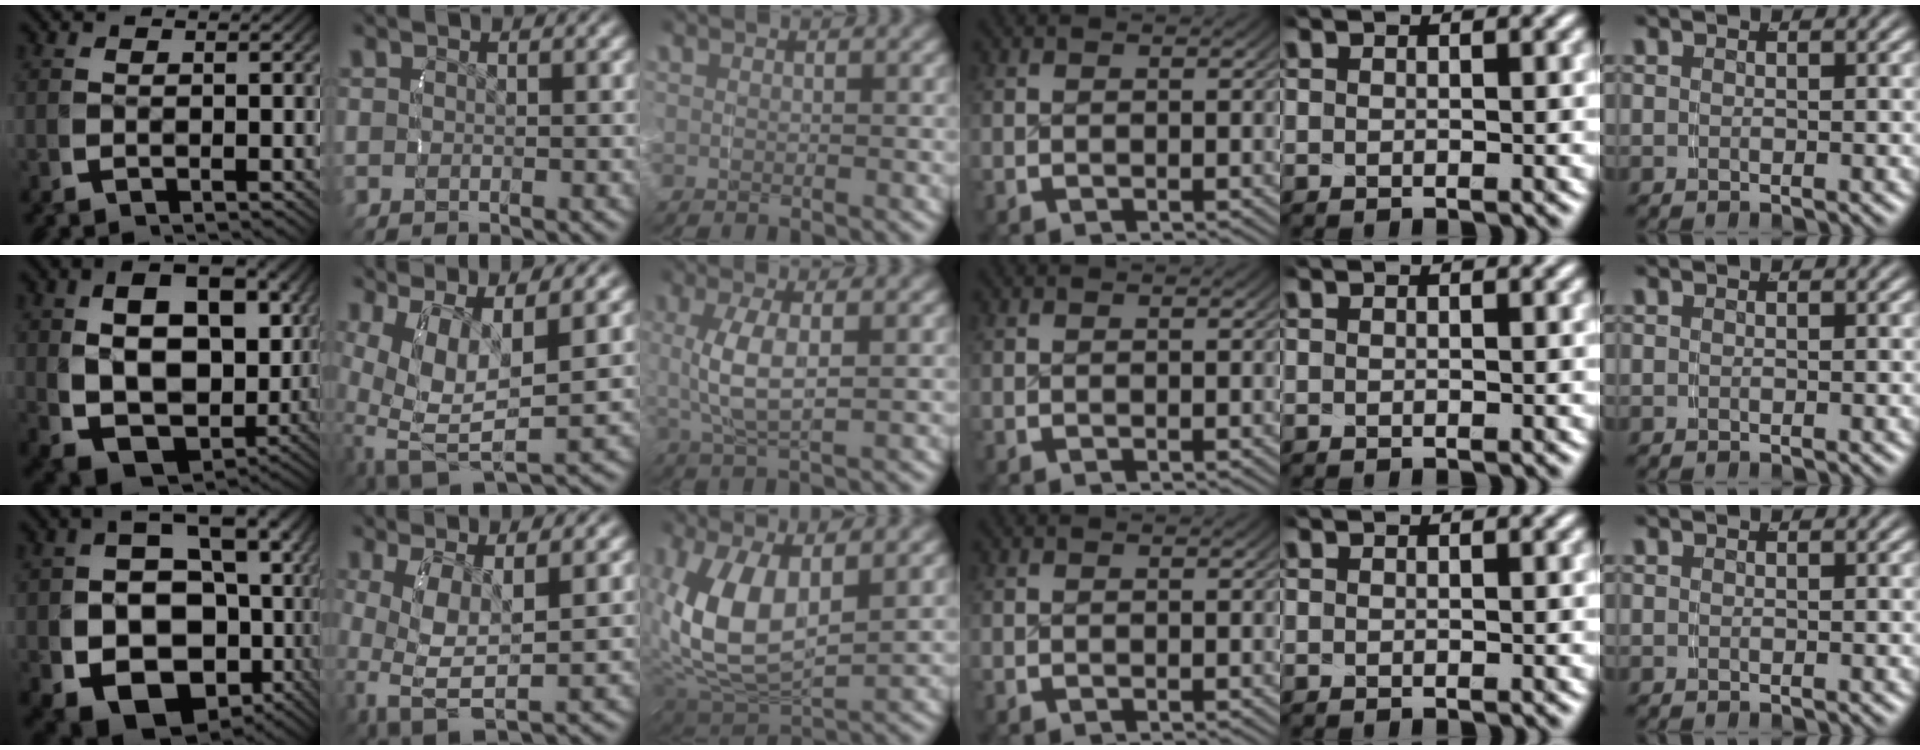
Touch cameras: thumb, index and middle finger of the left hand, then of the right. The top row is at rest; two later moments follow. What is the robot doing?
{"motion": "grasp_and_lifting", "object": "towel"}